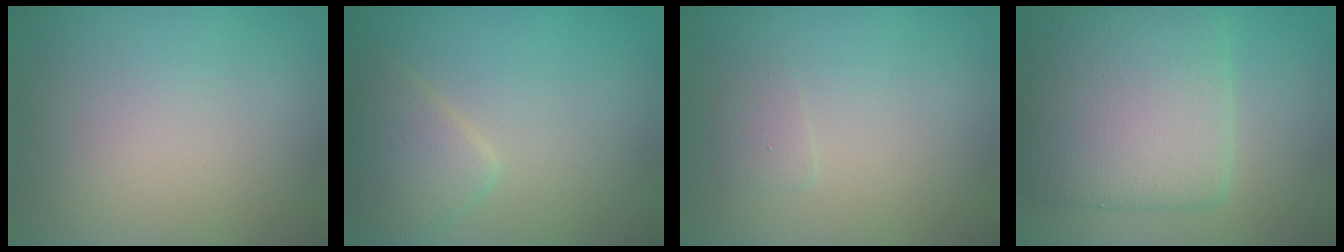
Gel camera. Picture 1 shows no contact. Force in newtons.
{"total": 2.8, "press": 2.8, "slide": 0.1}
{"total": 0.8, "press": 0.8, "slide": 0.0}
{"total": 7.8, "press": 7.8, "slide": 0.2}